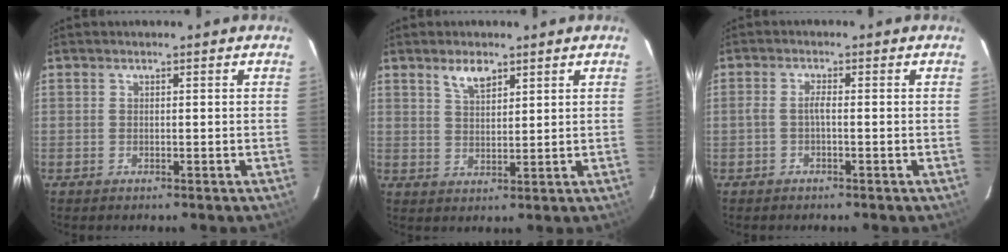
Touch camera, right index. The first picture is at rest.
{"total": 4.0, "force": [2.8, 1.7, 2.4], "torque": [-0.042, 0.004, 0.052]}
{"total": 1.6, "force": [-0.6, 0.1, 1.5], "torque": [-0.031, 0.004, -0.013]}